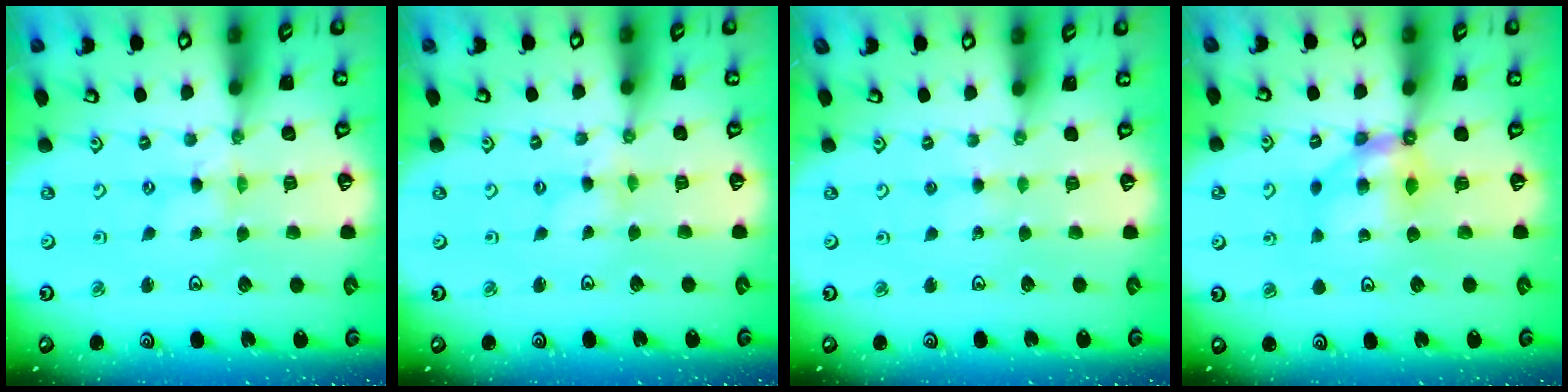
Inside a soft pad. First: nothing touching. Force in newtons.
{"total": 0.6, "press": 0.6, "slide": 0.2}
{"total": 2.2, "press": 2.2, "slide": 0.2}
{"total": 6.4, "press": 6.4, "slide": 0.3}